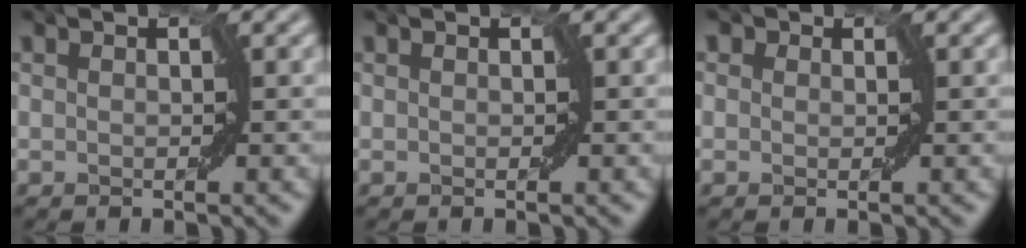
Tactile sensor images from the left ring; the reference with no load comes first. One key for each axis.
{"total": 0.0}
{"total": 0.7, "fx": 0.4, "fy": 0.6, "fz": 0.2, "tx": 0.000, "ty": 0.001, "tz": 0.001}